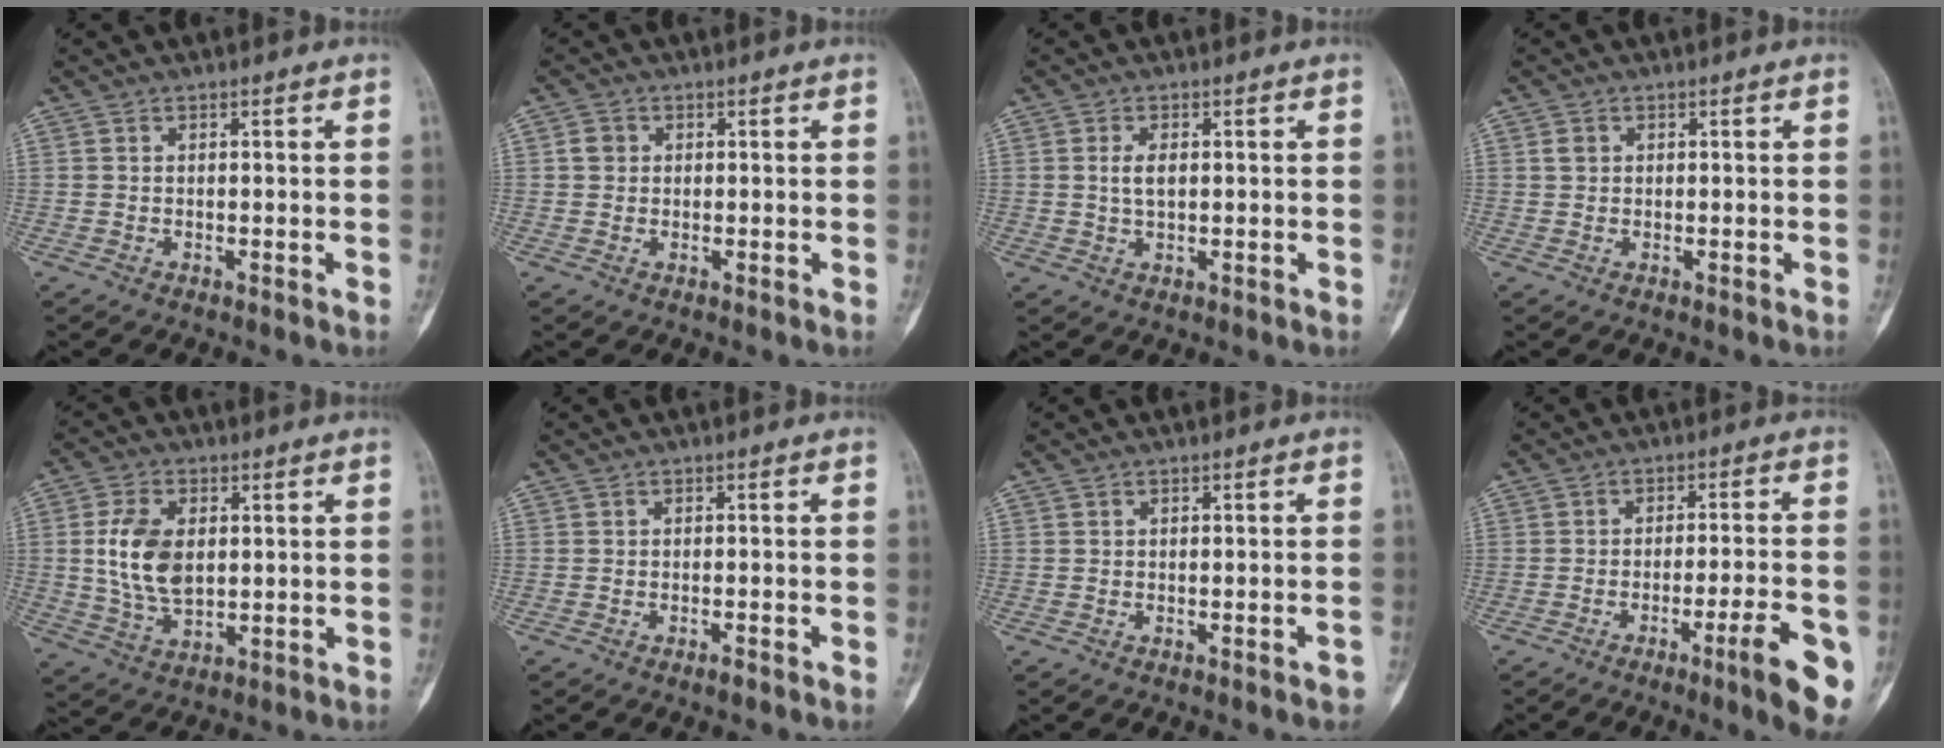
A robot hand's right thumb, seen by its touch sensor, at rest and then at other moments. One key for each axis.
{"total": 2.2, "fx": 0.5, "fy": 2.0, "fz": 0.9, "tx": -0.010, "ty": 0.003, "tz": 0.009}
{"total": 2.9, "fx": 0.4, "fy": 1.5, "fz": 2.5, "tx": -0.042, "ty": -0.003, "tz": 0.008}
{"total": 1.5, "fx": 0.5, "fy": 1.3, "fz": 0.7, "tx": -0.009, "ty": 0.002, "tz": 0.011}
{"total": 10.6, "fx": 1.3, "fy": 6.4, "fz": 8.3, "tx": -0.155, "ty": -0.009, "tz": 0.032}
{"total": 1.1, "fx": -0.8, "fy": 0.2, "fz": 0.7, "tx": -0.018, "ty": 0.004, "tz": -0.014}
{"total": 1.4, "fx": -0.8, "fy": 0.3, "fz": 1.1, "tx": -0.015, "ty": 0.011, "tz": -0.007}
{"total": 11.0, "fx": -4.9, "fy": 1.2, "fz": 9.8, "tx": -0.126, "ty": 0.008, "tz": -0.067}